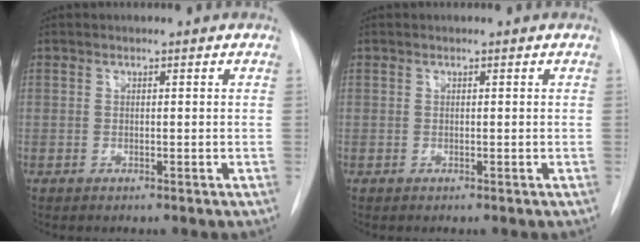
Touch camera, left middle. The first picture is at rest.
{"total": 0.0}